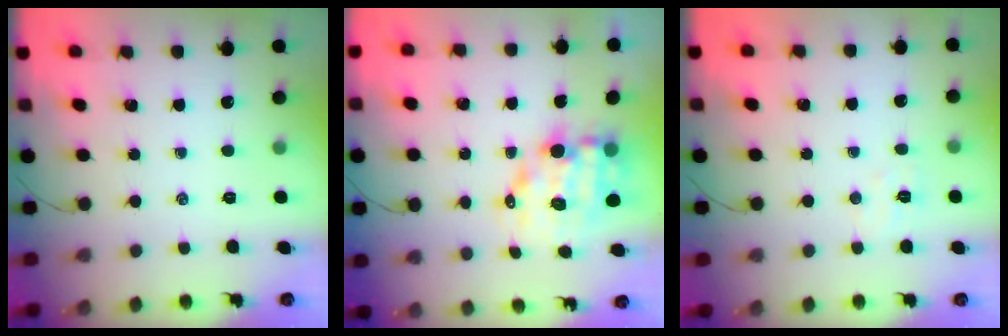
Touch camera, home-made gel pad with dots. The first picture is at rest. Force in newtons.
{"total": 11.0, "press": 10.7, "slide": 2.6}
{"total": 3.9, "press": 3.8, "slide": 1.0}